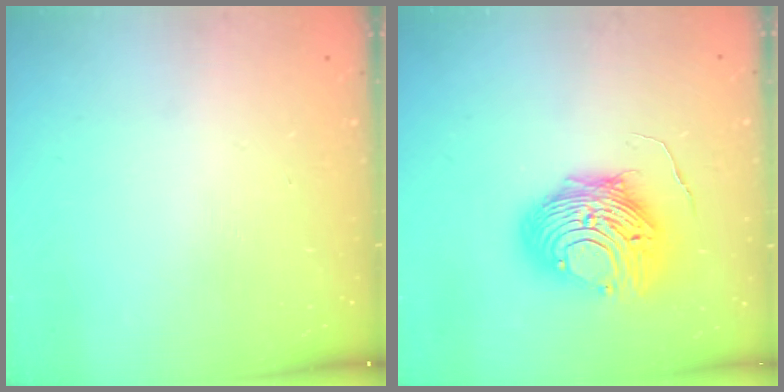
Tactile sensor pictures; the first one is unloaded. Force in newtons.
{"total": 13.5, "press": 13.4, "slide": 1.4}